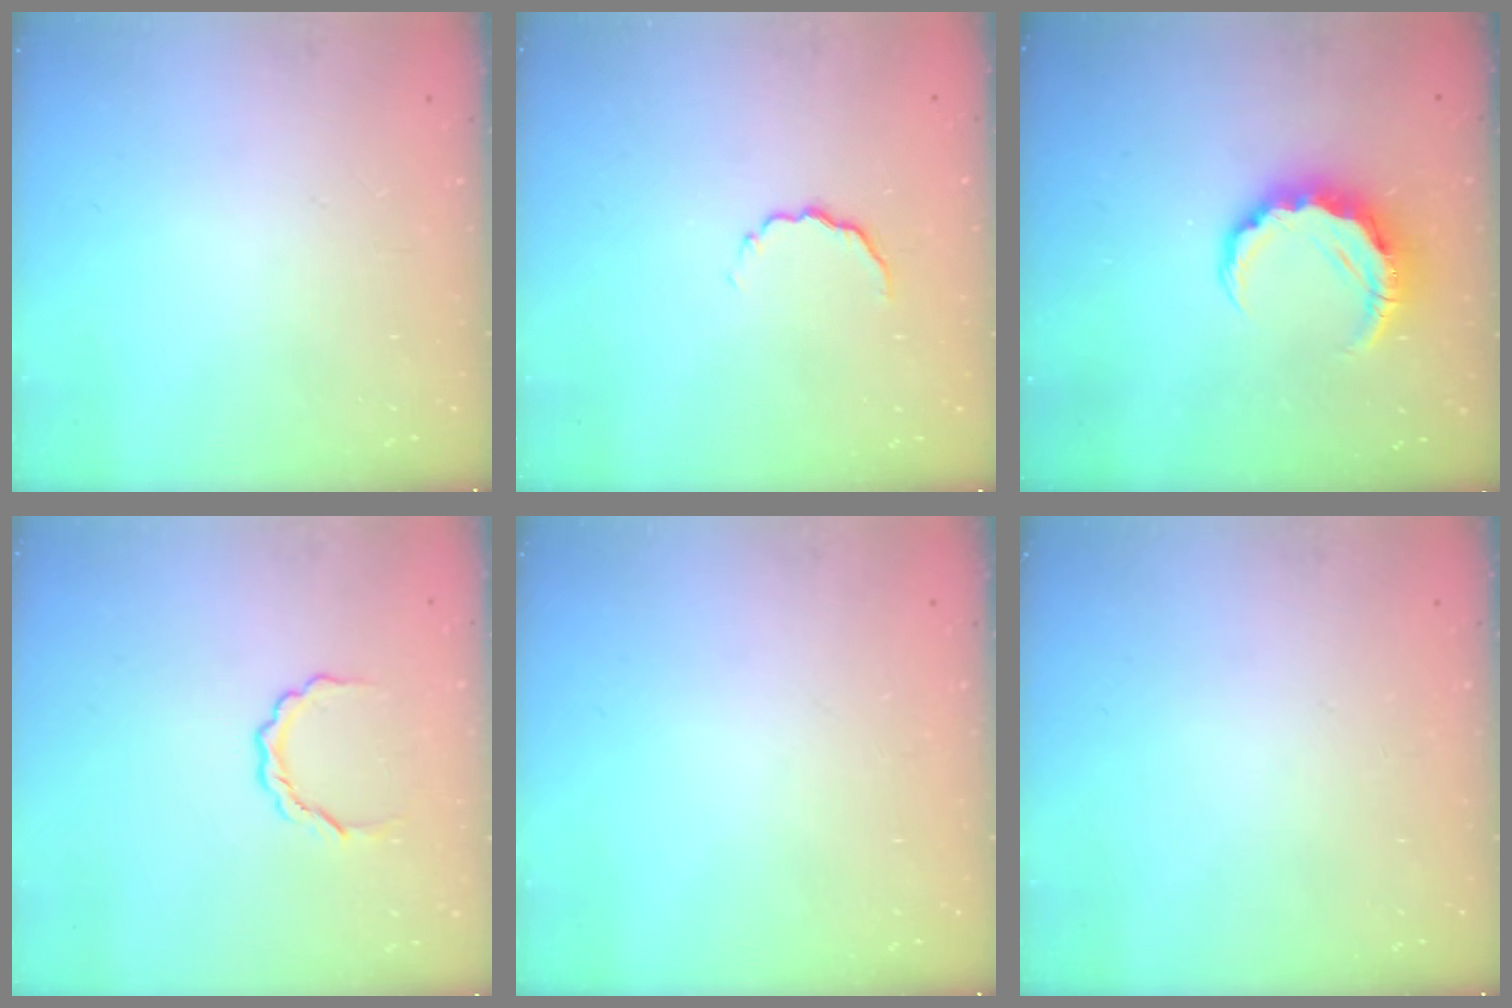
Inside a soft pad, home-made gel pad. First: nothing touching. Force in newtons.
{"total": 4.0, "press": 3.9, "slide": 0.9}
{"total": 8.2, "press": 8.1, "slide": 1.2}
{"total": 3.4, "press": 3.4, "slide": 0.2}
{"total": 0.0}
{"total": 0.0}